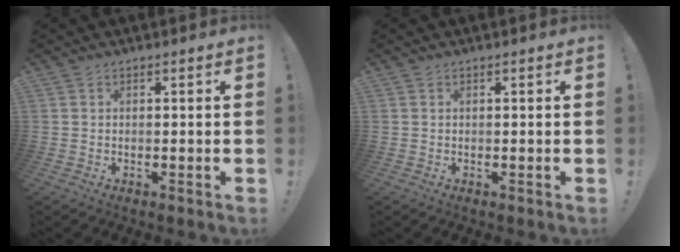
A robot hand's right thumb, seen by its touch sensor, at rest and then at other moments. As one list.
[{"total": 0.0}]